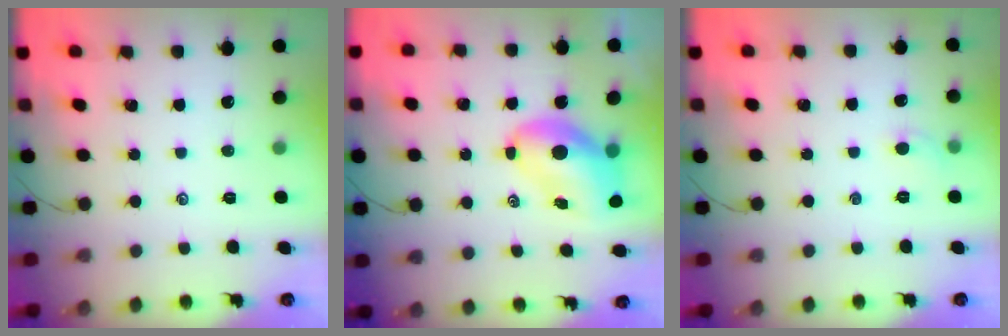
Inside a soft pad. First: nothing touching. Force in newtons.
{"total": 9.3, "press": 9.1, "slide": 1.9}
{"total": 4.0, "press": 3.8, "slide": 1.3}